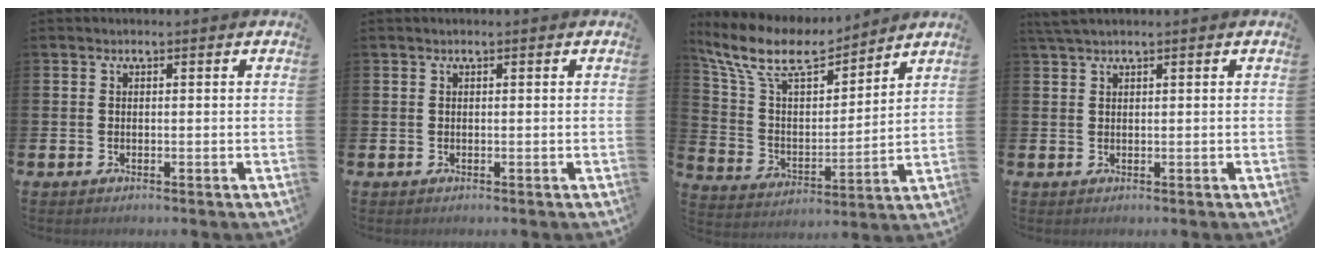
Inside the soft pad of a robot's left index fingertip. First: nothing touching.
{"total": 0.0}
{"total": 11.0, "force": [9.6, 3.3, 4.1], "torque": [-0.128, -0.057, 0.170]}
{"total": 1.8, "force": [1.5, 0.1, 1.0], "torque": [-0.024, 0.005, 0.027]}